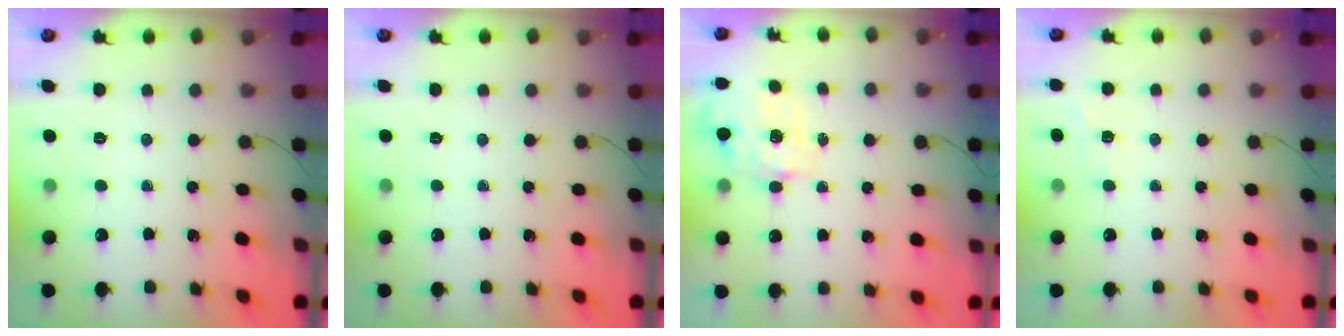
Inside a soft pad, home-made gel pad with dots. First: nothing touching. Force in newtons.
{"total": 0.0}
{"total": 4.0, "press": 3.9, "slide": 0.9}
{"total": 2.8, "press": 2.4, "slide": 1.6}